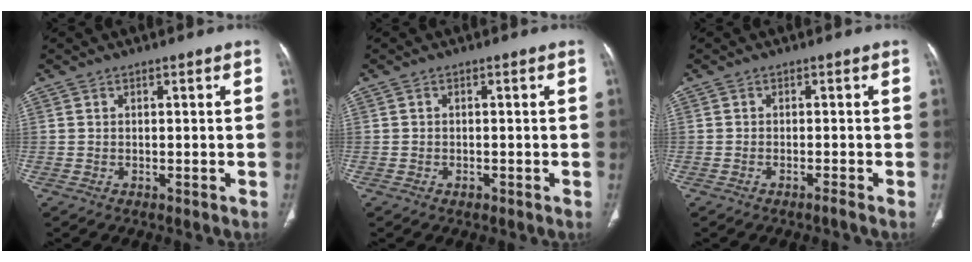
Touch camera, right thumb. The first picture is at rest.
{"total": 0.9, "force": [-0.5, 0.6, 0.4], "torque": [-0.003, 0.002, -0.008]}
{"total": 0.9, "force": [-0.7, -0.2, 0.4], "torque": [-0.012, 0.003, -0.015]}